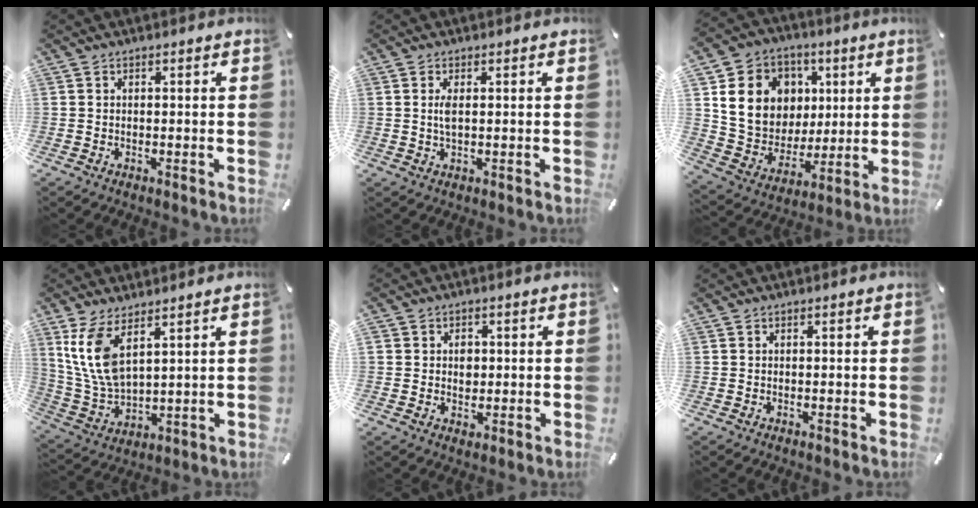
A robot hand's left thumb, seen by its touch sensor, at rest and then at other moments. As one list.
[{"total": 2.5, "force": [0.4, 0.7, 2.4], "torque": [-0.057, -0.003, 0.004]}, {"total": 16.2, "force": [4.8, 14.2, 6.2], "torque": [-0.106, -0.006, 0.106]}, {"total": 10.9, "force": [6.1, 4.8, 7.7], "torque": [-0.191, -0.034, 0.110]}, {"total": 3.7, "force": [0.3, 3.3, 1.6], "torque": [-0.010, -0.005, -0.001]}, {"total": 0.0}]